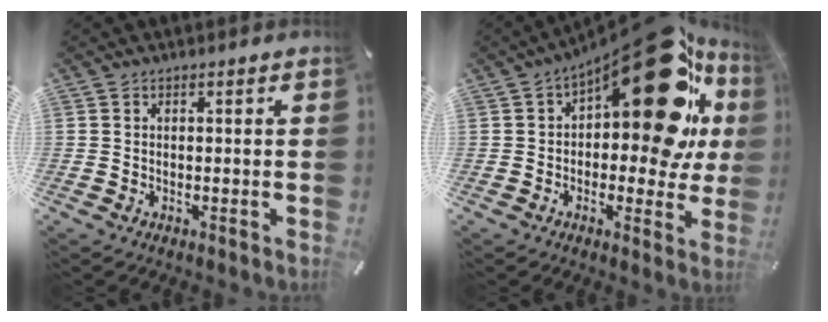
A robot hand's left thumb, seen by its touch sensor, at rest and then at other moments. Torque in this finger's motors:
{"motor_torque": [1.39, 1.40, 1.81, 0.07, 0.67]}